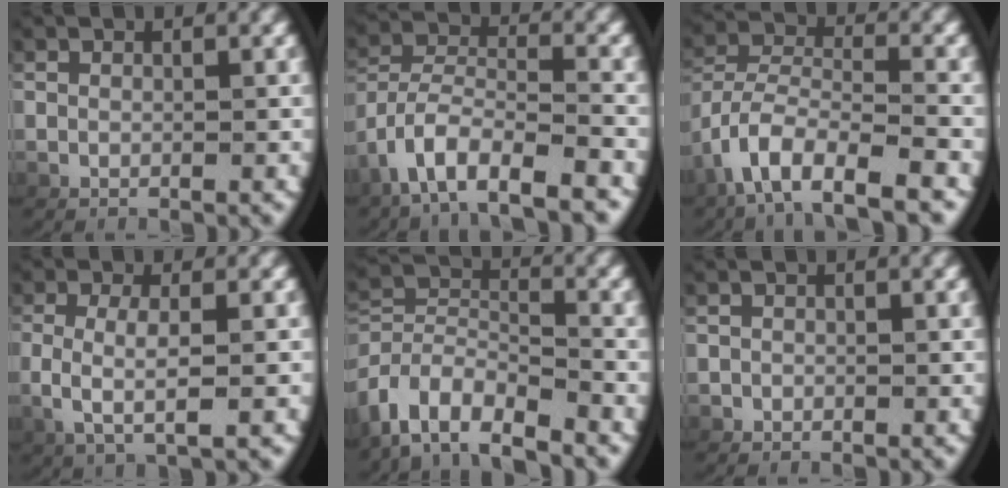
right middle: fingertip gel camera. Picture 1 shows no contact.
{"total": 4.3, "force": [-2.9, 1.8, 2.7], "torque": [-0.070, -0.014, -0.044]}
{"total": 4.3, "force": [-2.8, 1.3, 3.0], "torque": [-0.075, -0.012, -0.042]}
{"total": 4.1, "force": [0.0, 1.4, 3.8], "torque": [-0.088, -0.005, 0.013]}
{"total": 6.5, "force": [-4.5, 4.2, 2.2], "torque": [-0.077, -0.034, -0.075]}
{"total": 0.6, "force": [-0.4, 0.3, -0.3], "torque": [0.002, -0.005, -0.004]}